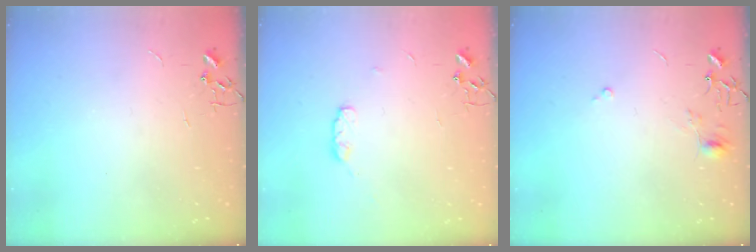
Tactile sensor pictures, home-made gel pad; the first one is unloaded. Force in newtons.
{"total": 5.7, "press": 5.6, "slide": 0.9}
{"total": 5.8, "press": 5.8, "slide": 0.6}